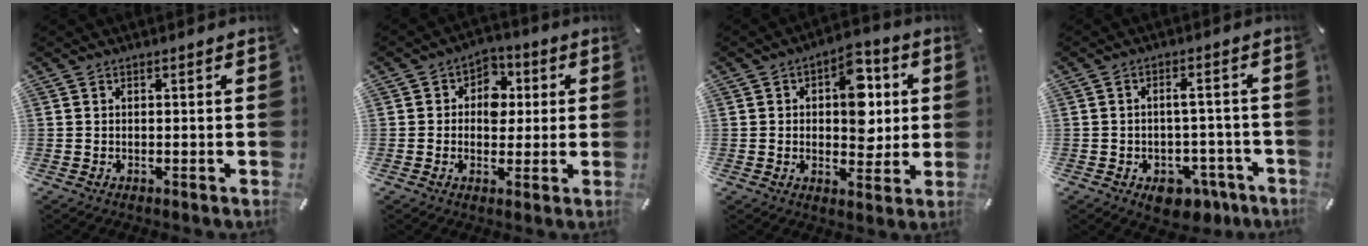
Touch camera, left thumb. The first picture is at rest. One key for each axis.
{"total": 6.9, "fx": 0.1, "fy": 5.9, "fz": 3.4, "tx": -0.047, "ty": 0.010, "tz": -0.005}
{"total": 11.4, "fx": 2.2, "fy": 7.5, "fz": 8.3, "tx": -0.100, "ty": -0.002, "tz": 0.034}
{"total": 7.1, "fx": -2.7, "fy": 4.8, "fz": 4.6, "tx": -0.057, "ty": 0.016, "tz": -0.041}